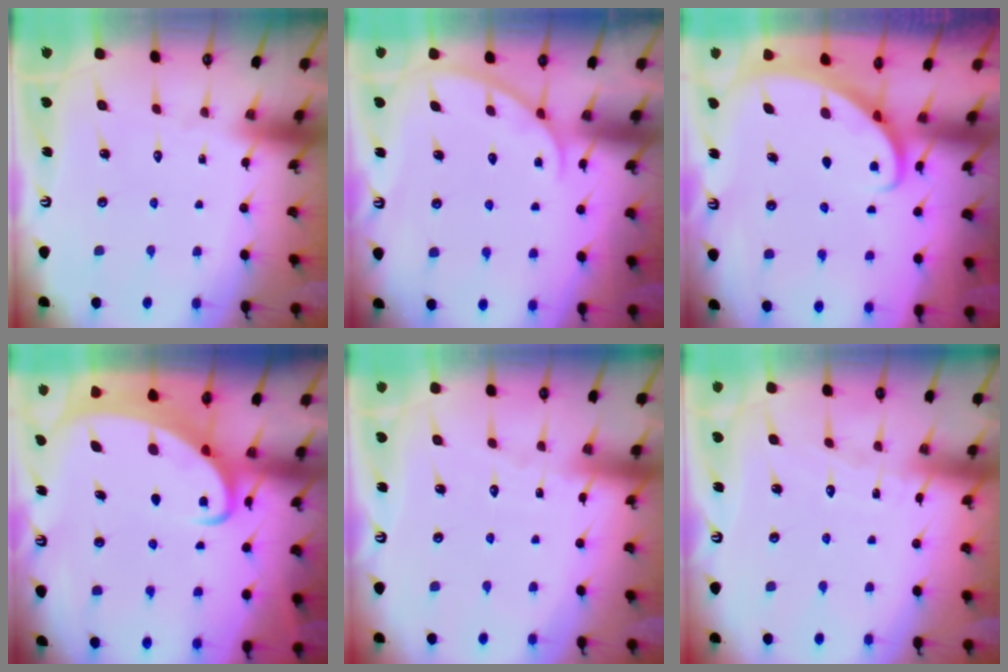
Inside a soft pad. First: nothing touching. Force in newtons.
{"total": 1.2, "press": 1.1, "slide": 0.2}
{"total": 2.4, "press": 2.4, "slide": 0.2}
{"total": 4.0, "press": 4.0, "slide": 0.4}
{"total": 2.4, "press": 2.4, "slide": 0.2}
{"total": 4.6, "press": 4.6, "slide": 0.3}